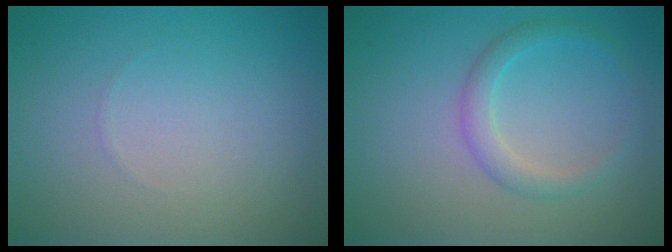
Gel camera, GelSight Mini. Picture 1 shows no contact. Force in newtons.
{"total": 2.1, "press": 2.1, "slide": 0.1}